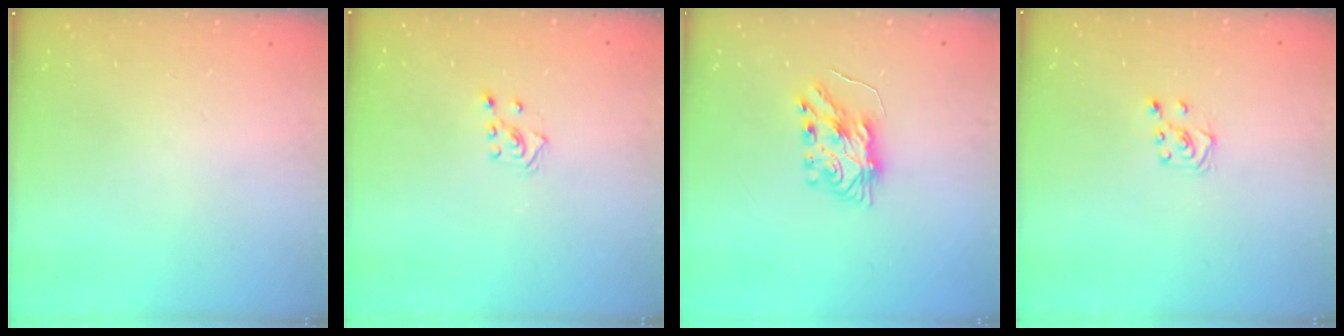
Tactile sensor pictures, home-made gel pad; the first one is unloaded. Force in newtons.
{"total": 2.8, "press": 2.7, "slide": 0.5}
{"total": 7.3, "press": 7.3, "slide": 0.5}
{"total": 5.1, "press": 5.1, "slide": 0.5}